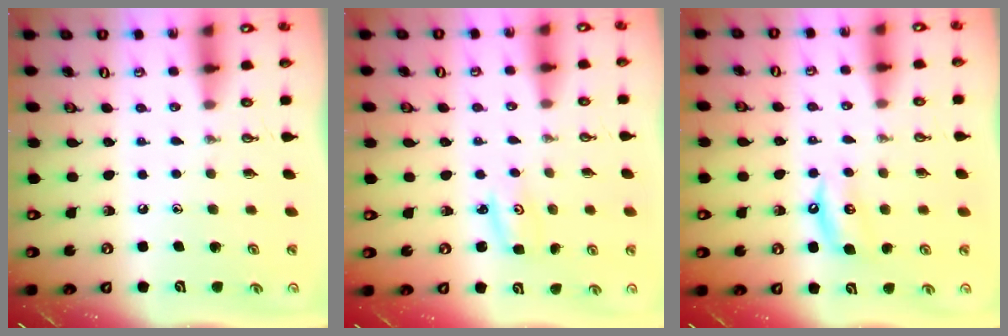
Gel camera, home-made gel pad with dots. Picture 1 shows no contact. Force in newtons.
{"total": 3.3, "press": 3.3, "slide": 0.3}
{"total": 4.3, "press": 4.3, "slide": 0.3}